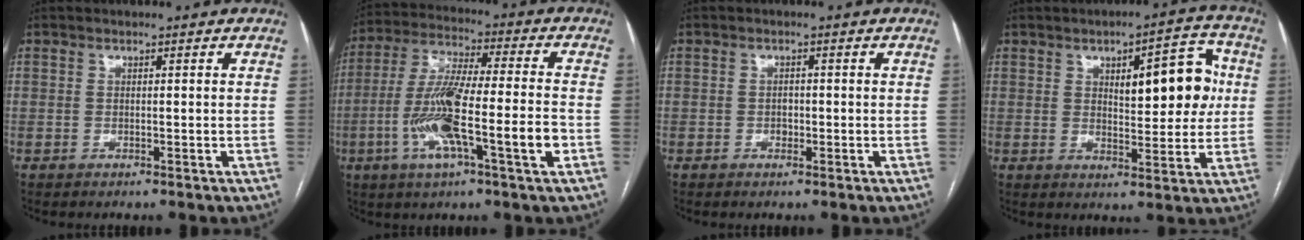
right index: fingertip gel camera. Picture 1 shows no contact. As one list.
[{"total": 15.3, "force": [-4.4, 1.2, 14.6], "torque": [-0.278, -0.001, -0.080]}, {"total": 1.2, "force": [-0.3, 0.9, 0.7], "torque": [-0.009, 0.003, -0.004]}, {"total": 10.6, "force": [2.3, 3.8, 9.7], "torque": [-0.124, 0.021, 0.036]}]